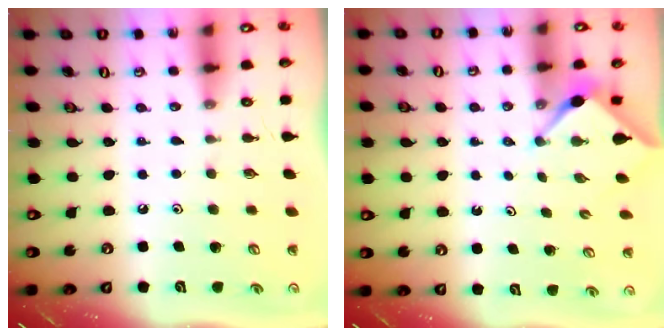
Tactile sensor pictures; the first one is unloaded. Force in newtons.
{"total": 2.9, "press": 2.9, "slide": 0.4}